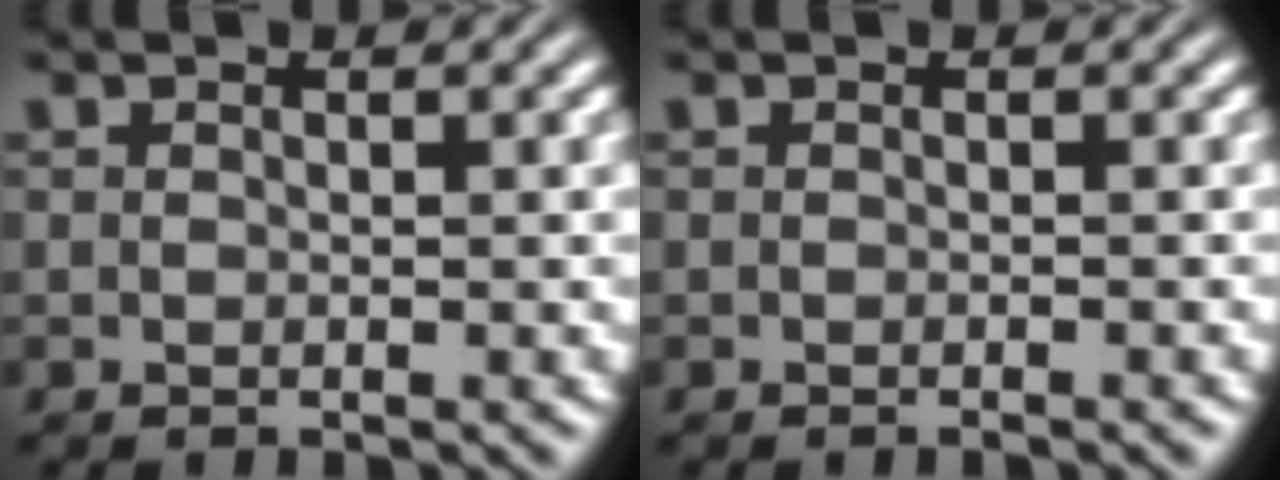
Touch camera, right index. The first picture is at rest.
{"total": 0.7, "force": [-0.6, -0.2, 0.1], "torque": [0.000, 0.002, -0.011]}